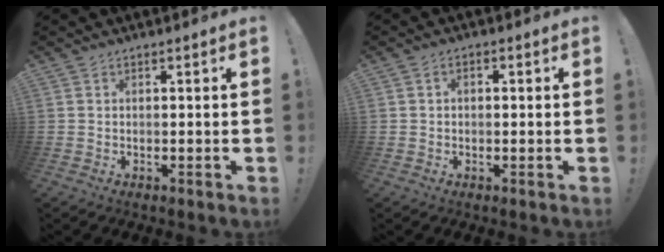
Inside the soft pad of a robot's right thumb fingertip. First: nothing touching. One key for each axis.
{"total": 1.7, "fx": -0.7, "fy": 1.0, "fz": 1.1, "tx": -0.025, "ty": 0.010, "tz": -0.012}